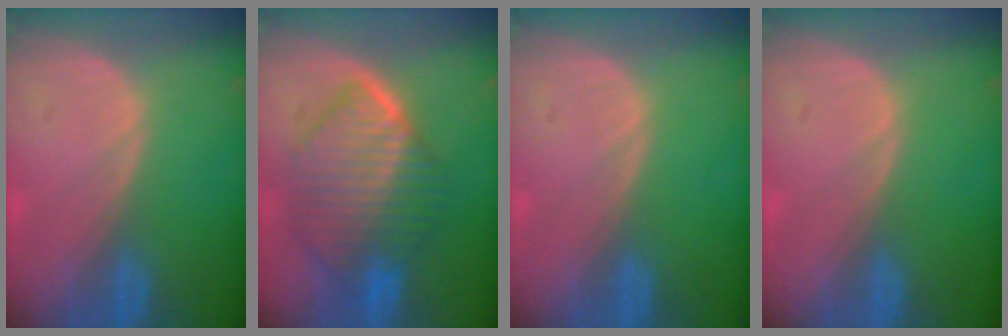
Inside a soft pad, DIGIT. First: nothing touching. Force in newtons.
{"total": 10.3, "press": 10.2, "slide": 0.9}
{"total": 0.0}
{"total": 0.0}